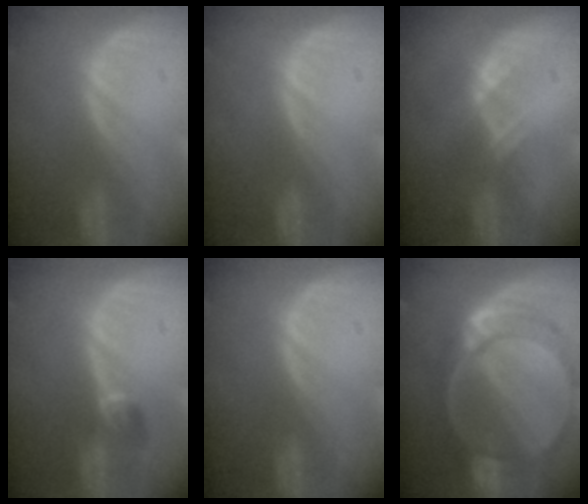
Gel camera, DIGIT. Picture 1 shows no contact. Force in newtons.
{"total": 0.0}
{"total": 1.9, "press": 1.9, "slide": 0.3}
{"total": 2.7, "press": 2.6, "slide": 0.5}
{"total": 0.0}
{"total": 9.6, "press": 8.3, "slide": 4.8}